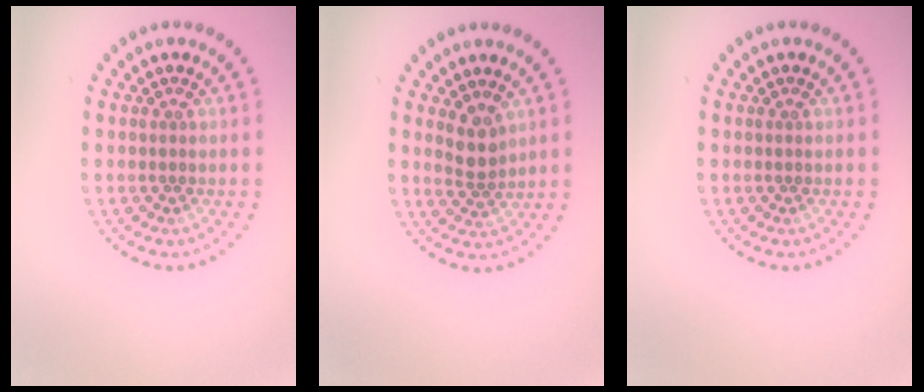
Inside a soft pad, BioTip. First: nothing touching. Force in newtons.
{"total": 2.2, "press": 1.8, "slide": 1.3}
{"total": 0.0}